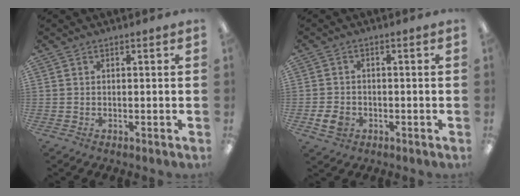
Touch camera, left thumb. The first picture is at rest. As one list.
[{"total": 4.0, "force": [-1.6, 2.9, 2.2], "torque": [-0.046, 0.003, -0.029]}]